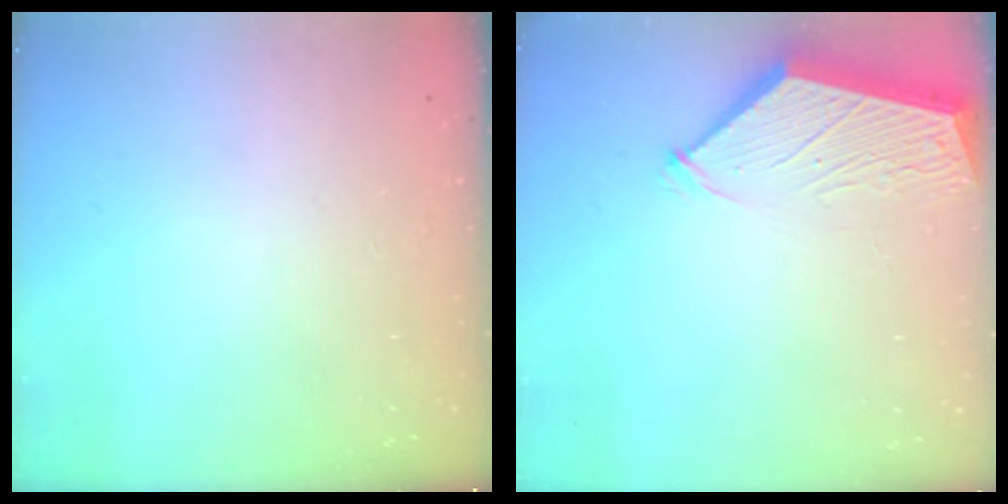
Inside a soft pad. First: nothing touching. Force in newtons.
{"total": 2.9, "press": 2.8, "slide": 0.4}